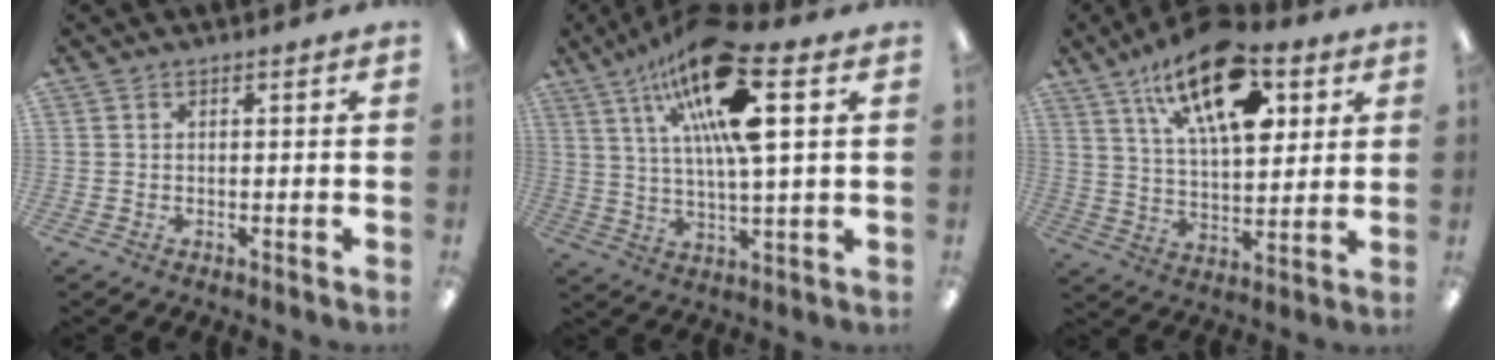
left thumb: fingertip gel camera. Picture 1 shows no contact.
{"total": 18.7, "force": [8.2, 5.4, 16.0], "torque": [-0.281, -0.020, 0.129]}
{"total": 20.6, "force": [11.2, 9.6, 14.5], "torque": [-0.225, -0.046, 0.187]}